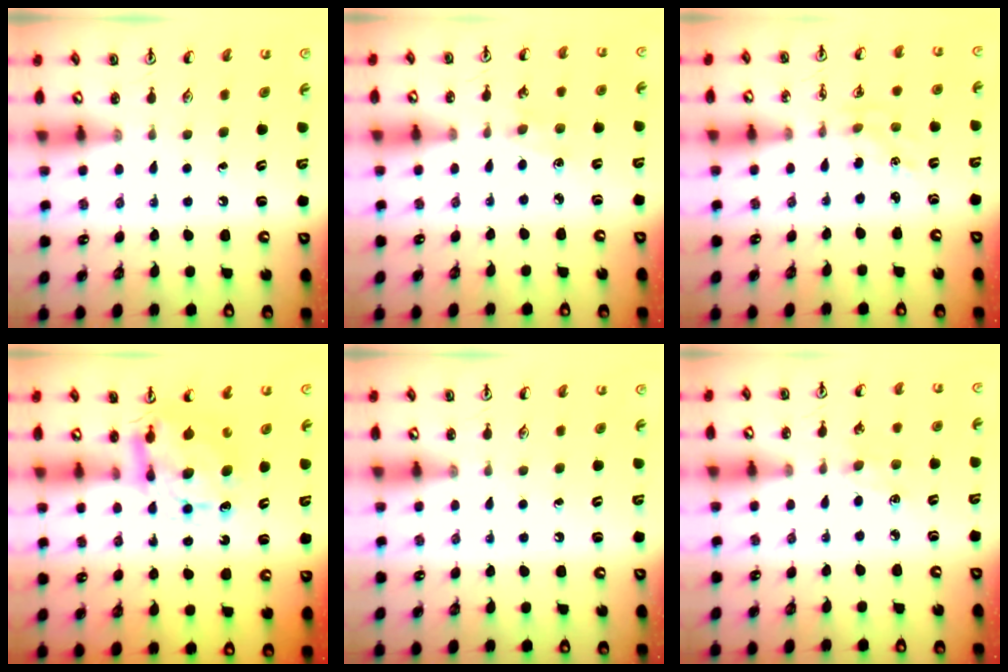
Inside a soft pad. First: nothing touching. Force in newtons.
{"total": 4.1, "press": 4.1, "slide": 0.5}
{"total": 1.8, "press": 1.8, "slide": 0.2}
{"total": 7.9, "press": 7.9, "slide": 0.8}
{"total": 0.0}
{"total": 4.8, "press": 4.8, "slide": 0.5}